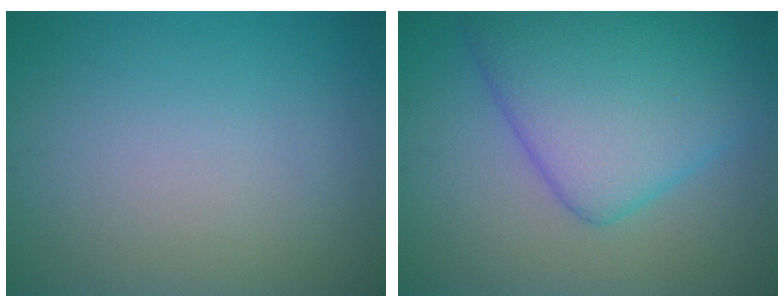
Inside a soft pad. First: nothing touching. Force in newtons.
{"total": 9.3, "press": 9.3, "slide": 0.1}